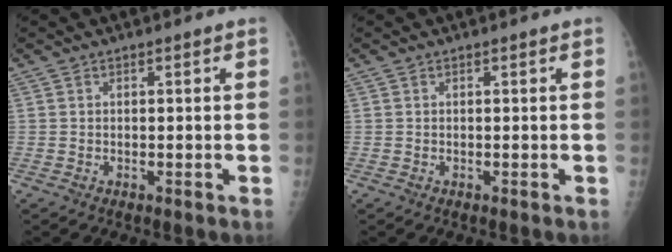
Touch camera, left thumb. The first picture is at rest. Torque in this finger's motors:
{"motor_torque": [-0.03, 0.18, -0.12, -0.11, 0.00]}